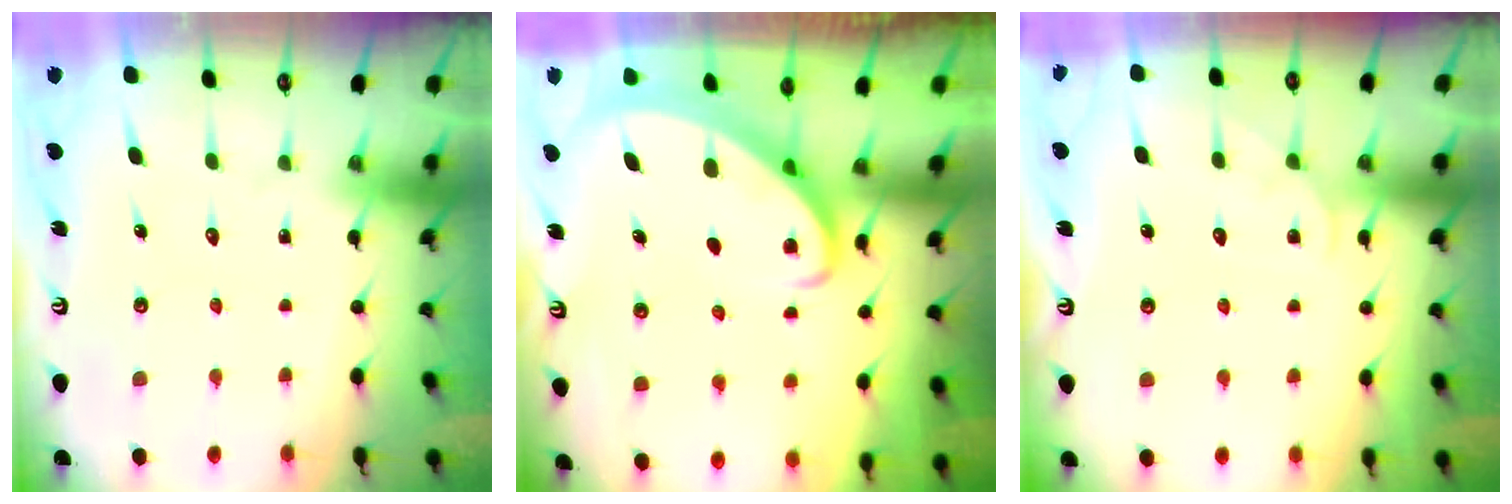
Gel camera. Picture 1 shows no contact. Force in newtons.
{"total": 2.3, "press": 2.3, "slide": 0.3}
{"total": 2.4, "press": 2.4, "slide": 0.4}